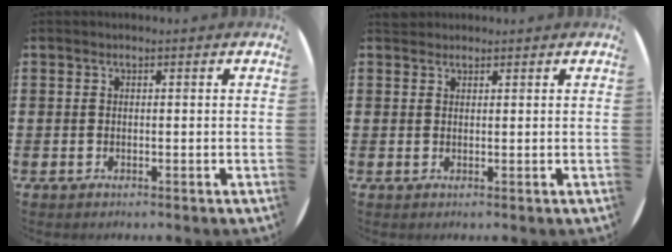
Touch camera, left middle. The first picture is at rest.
{"total": 1.2, "force": [1.1, 0.4, 0.0], "torque": [-0.002, 0.004, 0.022]}